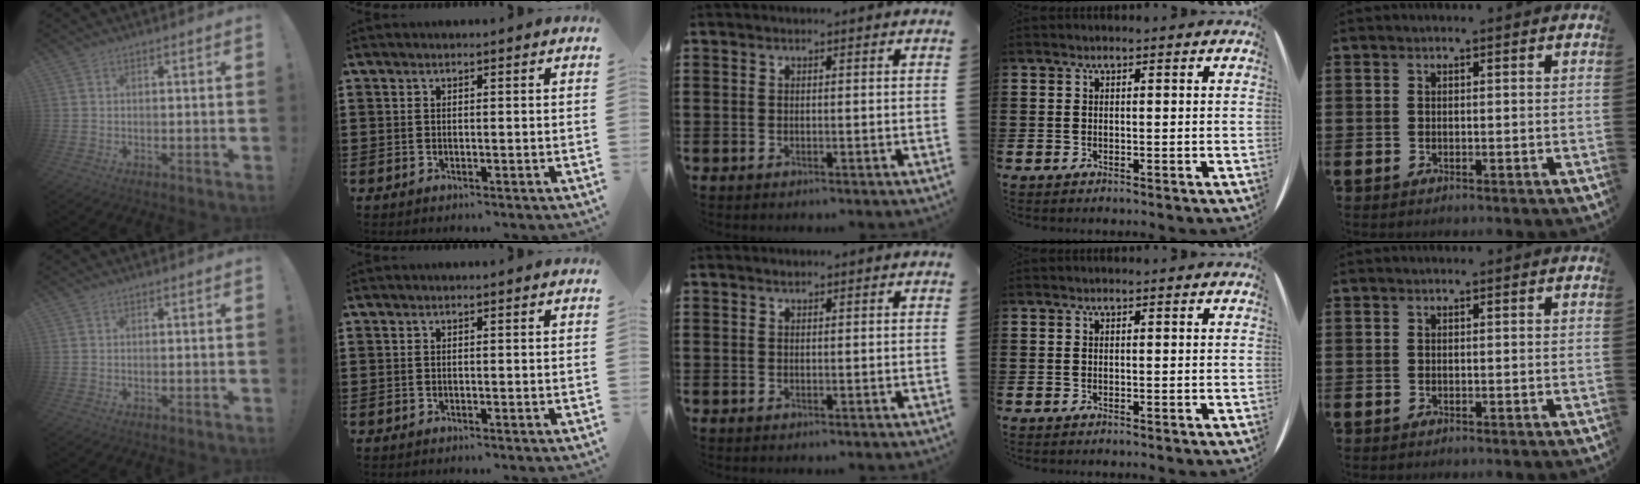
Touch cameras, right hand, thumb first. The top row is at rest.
{"middle": {"total": 0.5, "force": [0.4, 0.2, -0.1], "torque": [-0.001, -0.001, 0.009]}}